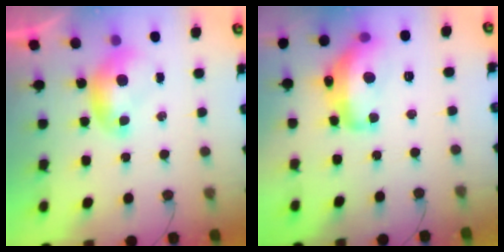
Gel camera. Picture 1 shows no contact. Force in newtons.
{"total": 11.0, "press": 11.0, "slide": 0.8}